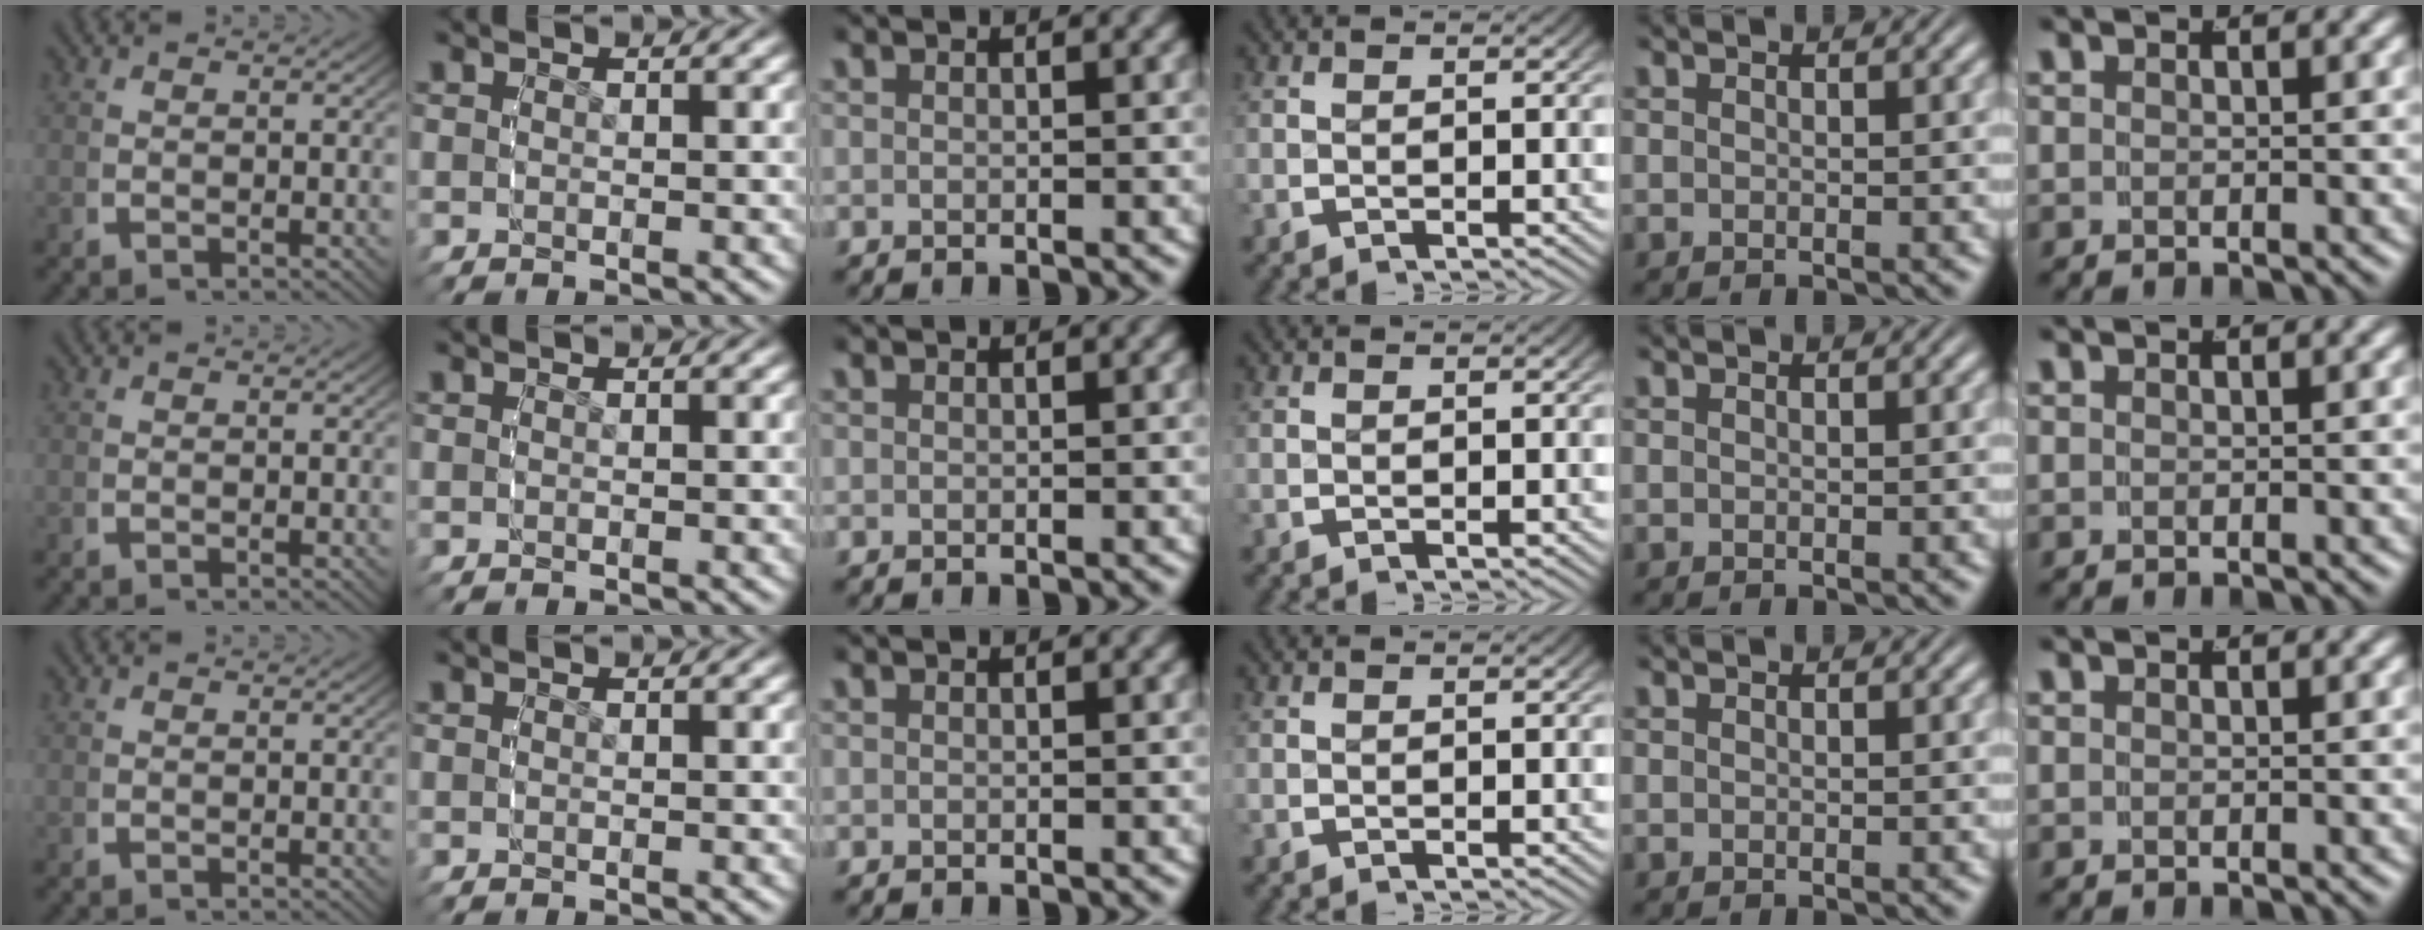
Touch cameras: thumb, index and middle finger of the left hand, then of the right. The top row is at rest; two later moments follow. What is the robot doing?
{"motion": "grasp_and_lifting", "object": "camera"}